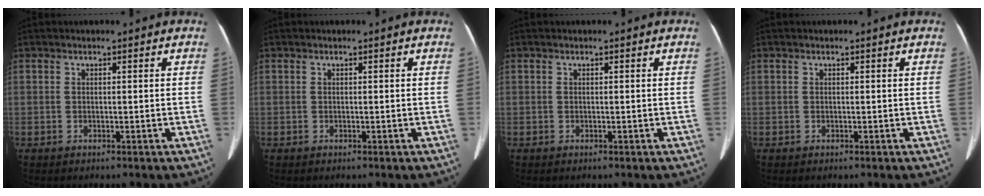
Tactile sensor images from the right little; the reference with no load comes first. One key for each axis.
{"total": 0.0}
{"total": 0.0}
{"total": 0.0}